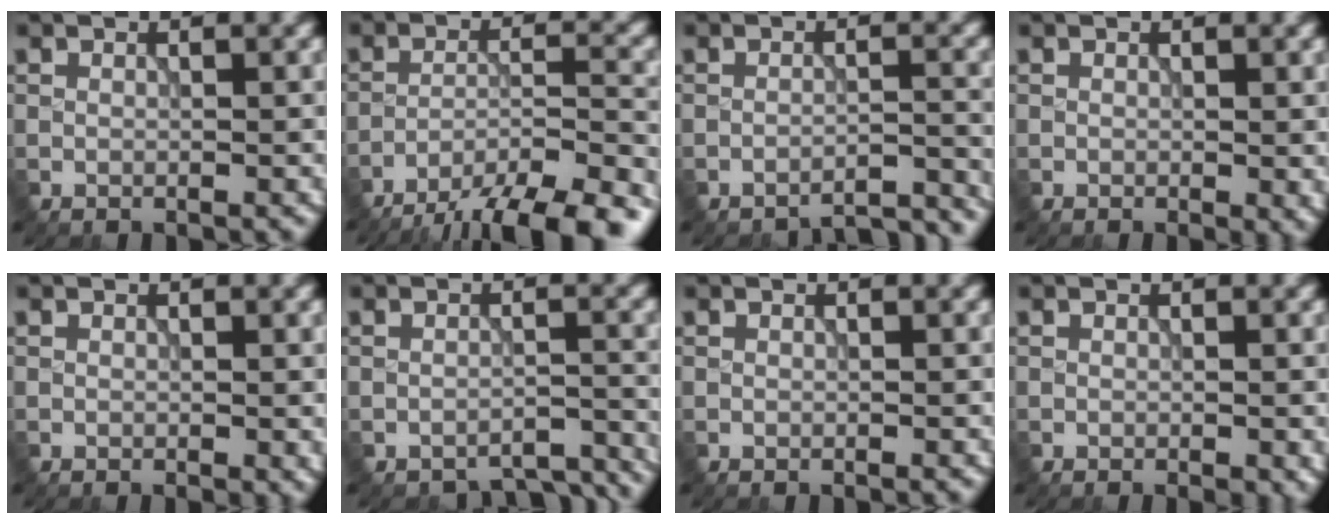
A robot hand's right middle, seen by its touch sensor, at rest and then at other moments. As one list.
[{"total": 13.7, "force": [-11.7, 3.3, 6.3], "torque": [-0.095, -0.009, -0.153]}, {"total": 5.9, "force": [-5.8, 0.7, 0.9], "torque": [-0.005, 0.005, -0.067]}, {"total": 0.9, "force": [-0.1, 0.3, 0.8], "torque": [-0.011, -0.006, 0.000]}, {"total": 0.5, "force": [-0.1, 0.2, 0.5], "torque": [-0.007, -0.002, 0.000]}, {"total": 4.1, "force": [-4.0, 0.9, 0.6], "torque": [-0.010, -0.006, -0.039]}, {"total": 0.0}, {"total": 1.1, "force": [-0.4, 0.3, 1.0], "torque": [-0.015, -0.004, -0.005]}]